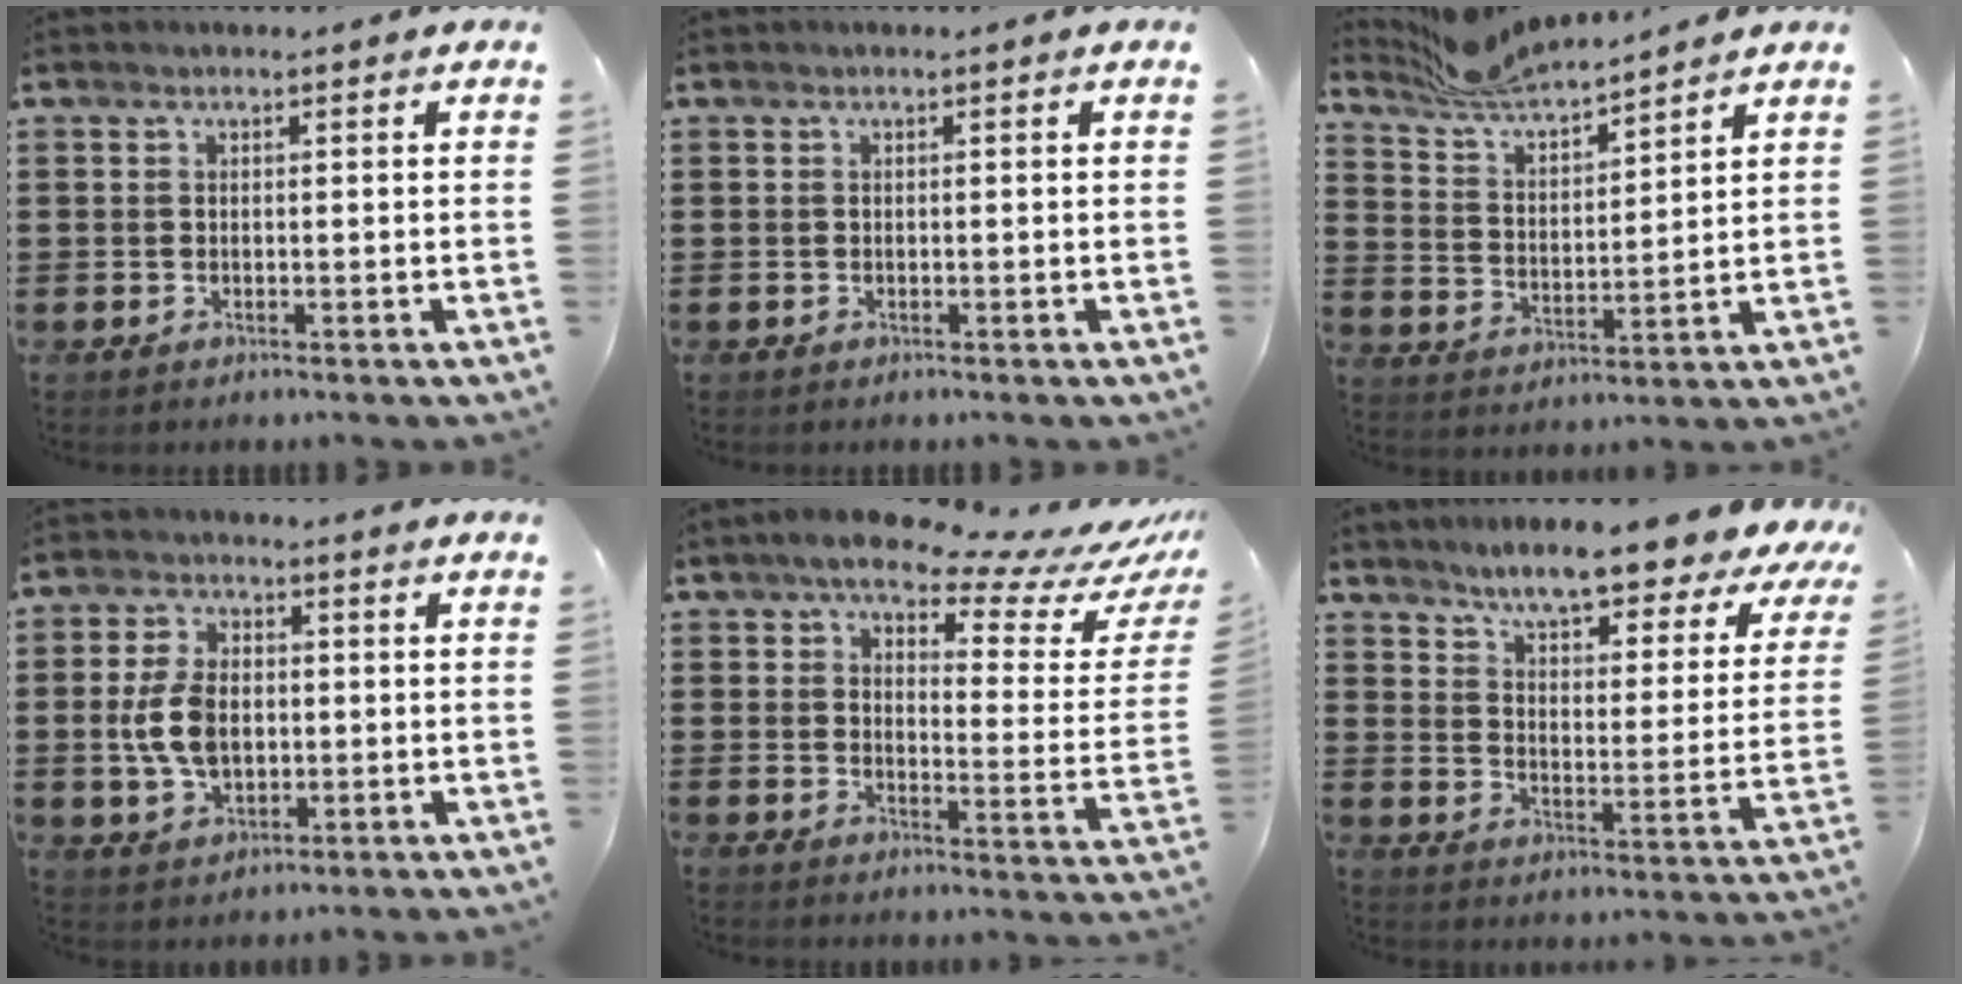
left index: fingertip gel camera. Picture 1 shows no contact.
{"total": 0.0}
{"total": 6.9, "force": [6.6, 0.4, 1.7], "torque": [-0.061, -0.033, 0.118]}
{"total": 7.4, "force": [-0.1, 4.8, 5.7], "torque": [-0.138, 0.006, -0.009]}
{"total": 9.5, "force": [7.8, 2.6, 4.7], "torque": [-0.089, -0.051, 0.130]}
{"total": 7.9, "force": [7.2, 0.0, 3.4], "torque": [-0.088, -0.046, 0.117]}